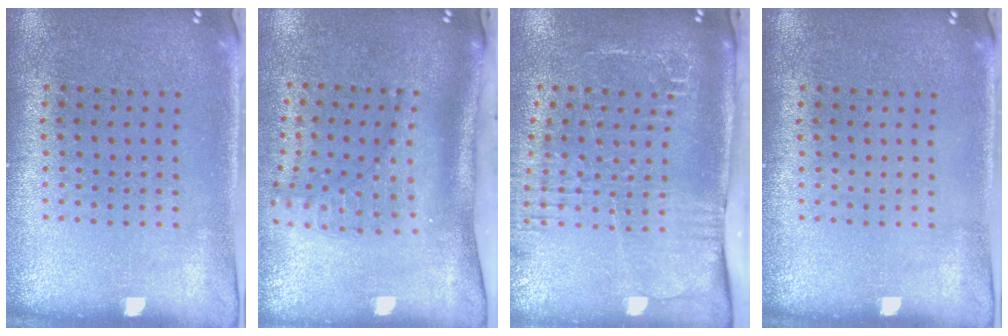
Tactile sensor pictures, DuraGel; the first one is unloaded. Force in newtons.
{"total": 2.0, "press": 1.5, "slide": 1.3}
{"total": 2.6, "press": 2.0, "slide": 1.7}
{"total": 0.0}